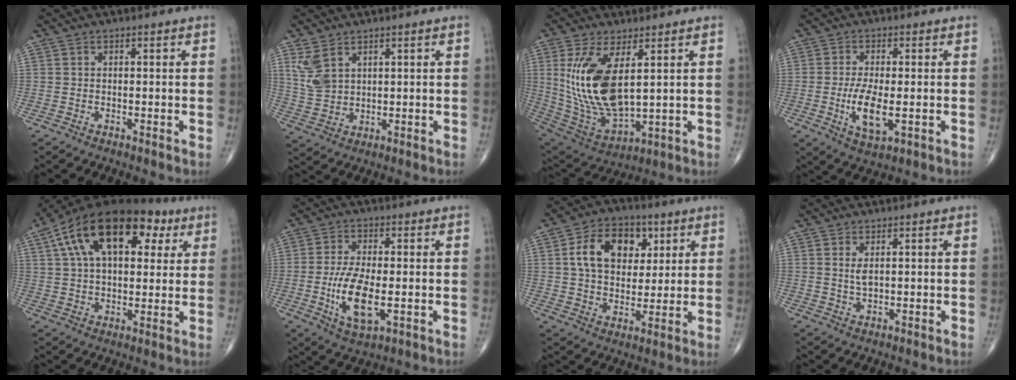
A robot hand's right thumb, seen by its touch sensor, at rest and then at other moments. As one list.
[{"total": 5.9, "force": [3.1, 3.6, 3.6], "torque": [-0.069, -0.008, 0.077]}, {"total": 17.3, "force": [3.9, 7.8, 15.0], "torque": [-0.300, -0.026, 0.097]}, {"total": 7.1, "force": [-1.3, 2.6, 6.5], "torque": [-0.124, -0.015, -0.021]}, {"total": 23.0, "force": [9.1, 12.4, 17.1], "torque": [-0.280, 0.025, 0.146]}, {"total": 10.3, "force": [-2.0, 4.2, 9.2], "torque": [-0.178, -0.008, -0.032]}, {"total": 13.6, "force": [4.2, 9.3, 8.9], "torque": [-0.114, -0.003, 0.068]}, {"total": 2.2, "force": [0.7, 0.9, 1.9], "torque": [-0.037, -0.006, 0.019]}]